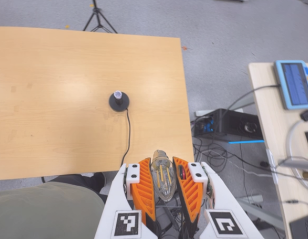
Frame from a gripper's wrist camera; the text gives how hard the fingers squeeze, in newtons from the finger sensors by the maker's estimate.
{"total": 19.9, "left": 21.9, "right": 17.9}